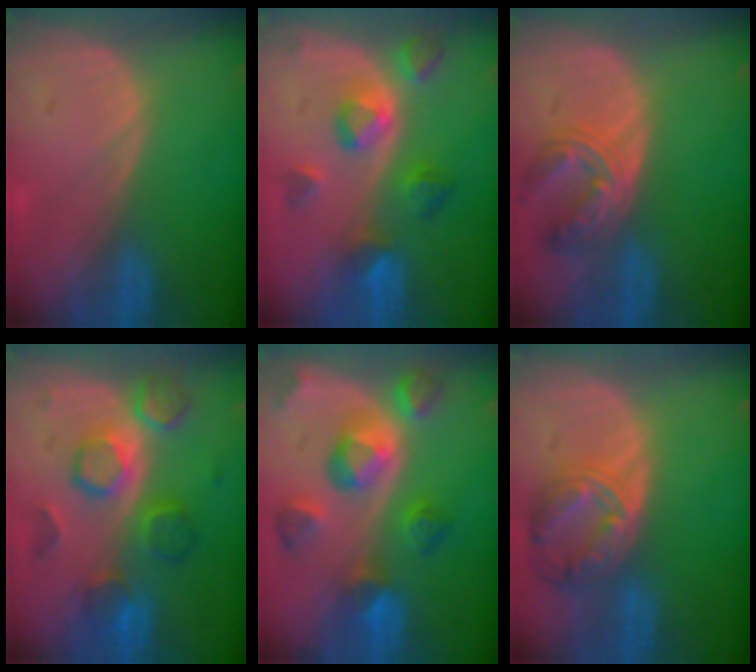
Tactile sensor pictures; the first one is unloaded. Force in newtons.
{"total": 7.4, "press": 6.9, "slide": 2.8}
{"total": 6.3, "press": 6.2, "slide": 1.1}
{"total": 8.4, "press": 8.3, "slide": 1.3}
{"total": 10.0, "press": 8.9, "slide": 4.6}
{"total": 8.1, "press": 7.1, "slide": 4.0}